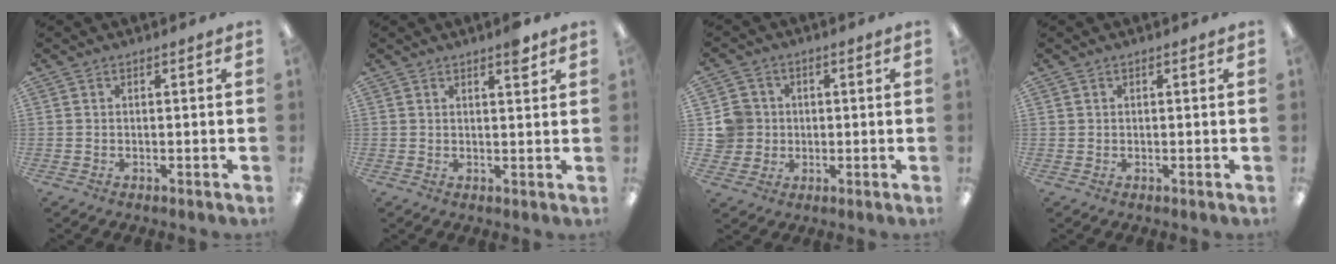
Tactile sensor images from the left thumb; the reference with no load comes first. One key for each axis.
{"total": 3.6, "fx": 2.6, "fy": 0.9, "fz": 2.3, "tx": -0.027, "ty": -0.012, "tz": 0.040}
{"total": 7.1, "fx": 0.6, "fy": 7.0, "fz": 1.3, "tx": -0.036, "ty": 0.011, "tz": 0.017}
{"total": 0.7, "fx": 0.3, "fy": 0.6, "fz": 0.0, "tx": 0.000, "ty": 0.004, "tz": 0.005}